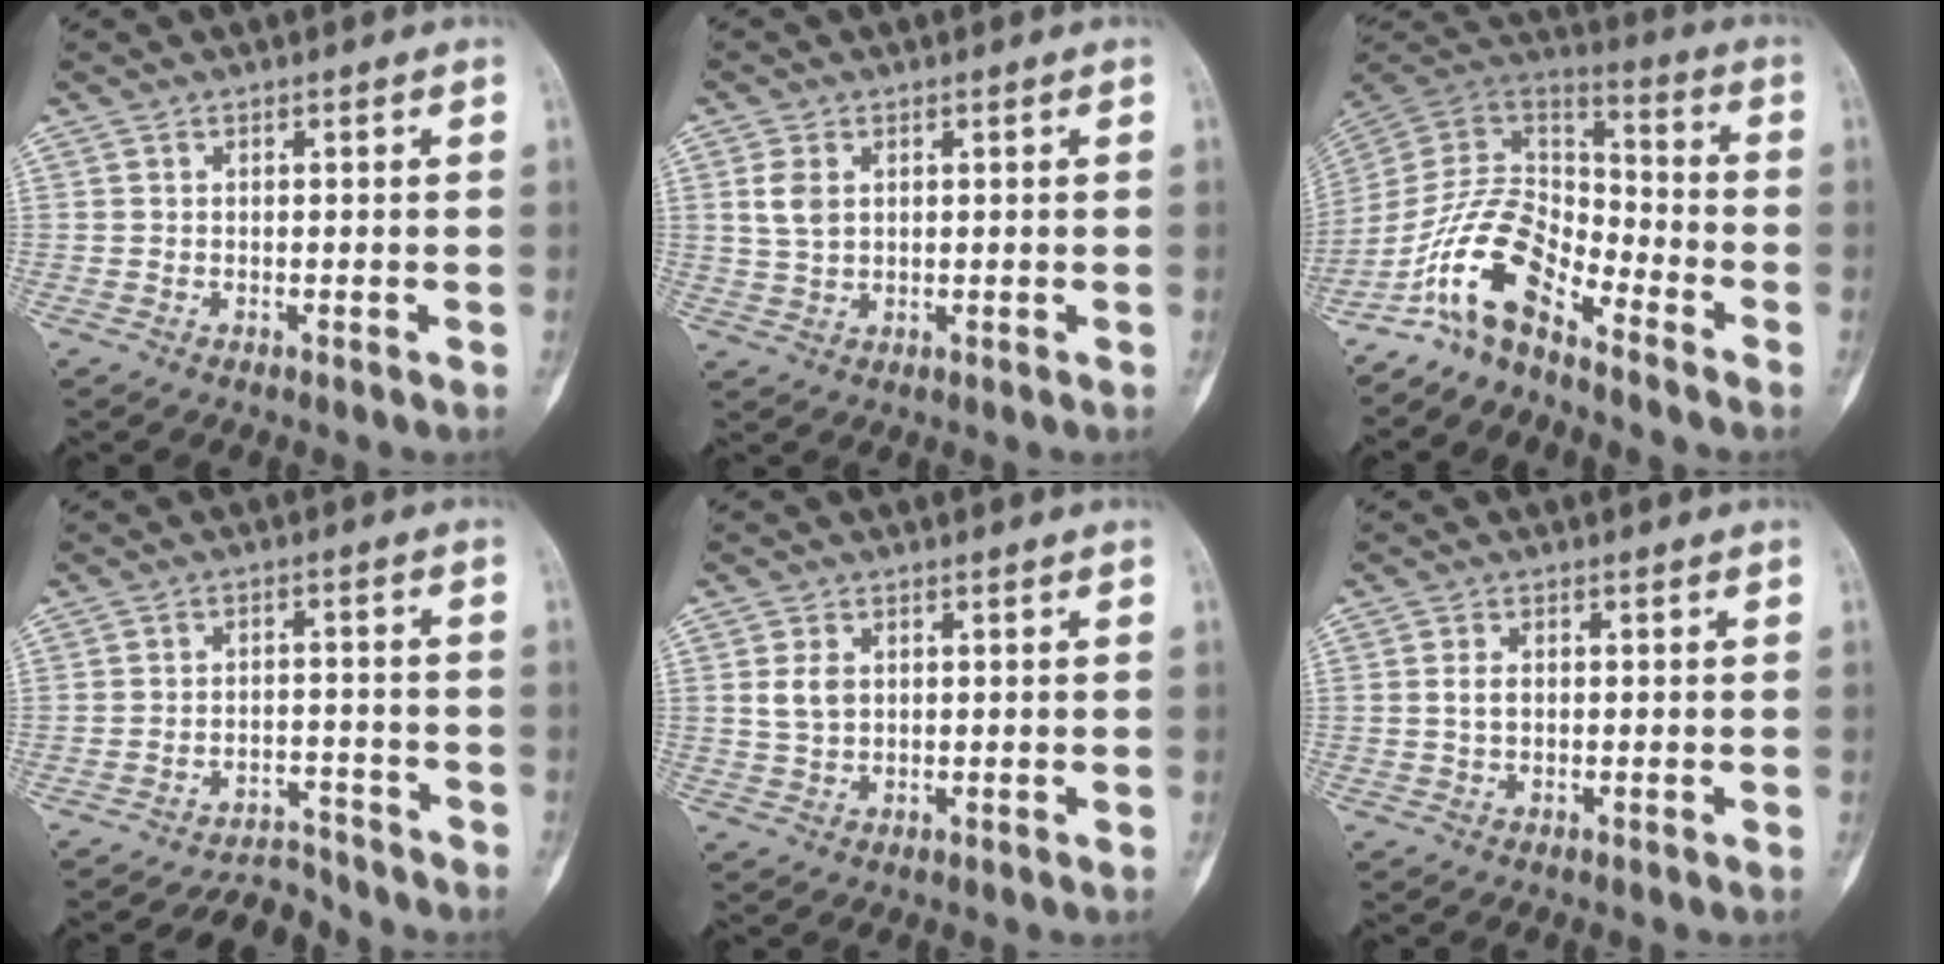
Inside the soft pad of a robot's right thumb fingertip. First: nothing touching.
{"total": 4.1, "force": [1.0, 2.7, 2.8], "torque": [-0.053, 0.000, 0.024]}
{"total": 12.9, "force": [-8.9, 5.6, 7.4], "torque": [-0.125, 0.094, -0.182]}
{"total": 5.8, "force": [-5.6, 0.8, -1.4], "torque": [0.024, 0.069, -0.087]}
{"total": 3.6, "force": [0.8, 2.6, 2.4], "torque": [-0.041, 0.000, 0.021]}
{"total": 2.0, "force": [0.1, 1.3, 1.5], "torque": [-0.025, 0.004, -0.001]}